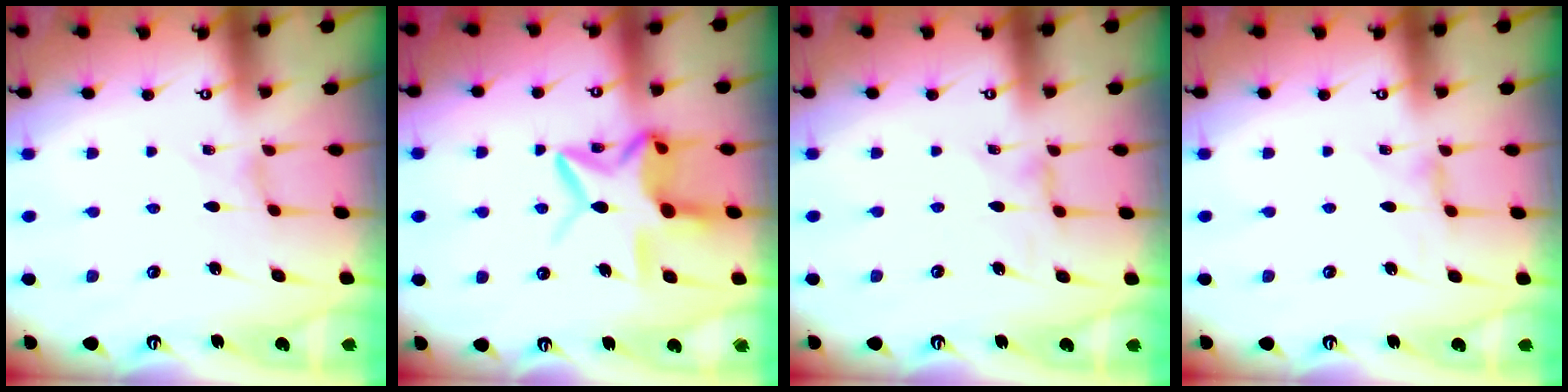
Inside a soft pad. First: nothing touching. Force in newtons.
{"total": 12.5, "press": 12.4, "slide": 1.0}
{"total": 0.0}
{"total": 1.2, "press": 1.2, "slide": 0.1}